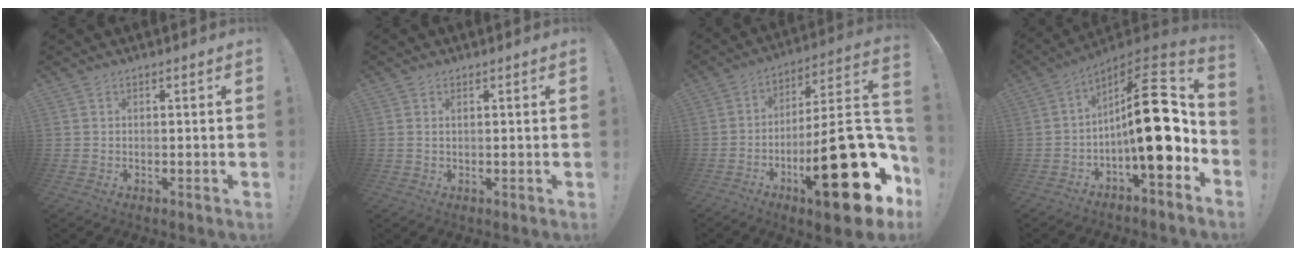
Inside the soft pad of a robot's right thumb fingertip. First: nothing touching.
{"total": 1.1, "force": [0.6, 0.2, 0.9], "torque": [-0.011, -0.002, 0.008]}
{"total": 29.8, "force": [-10.4, 8.8, 26.5], "torque": [-0.364, 0.041, -0.150]}
{"total": 20.8, "force": [-0.4, 6.9, 19.6], "torque": [-0.280, 0.004, -0.005]}